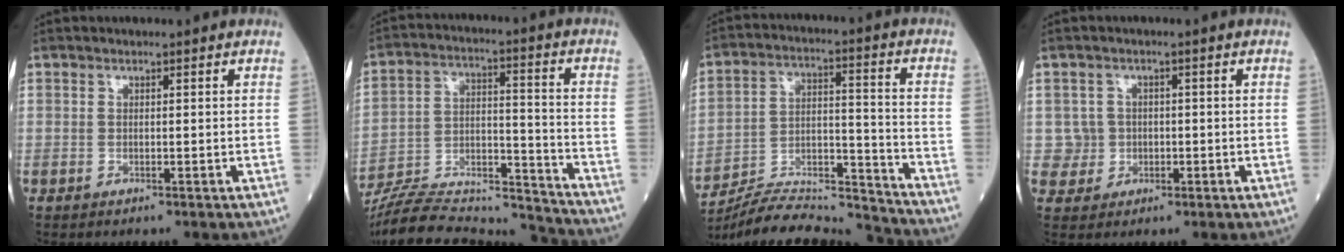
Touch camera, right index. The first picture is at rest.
{"total": 22.4, "force": [-21.5, 1.7, 6.0], "torque": [-0.125, 0.009, -0.340]}
{"total": 17.7, "force": [-17.5, 0.1, 3.0], "torque": [-0.058, 0.028, -0.280]}
{"total": 3.5, "force": [0.0, 3.5, -0.3], "torque": [0.021, 0.009, 0.003]}